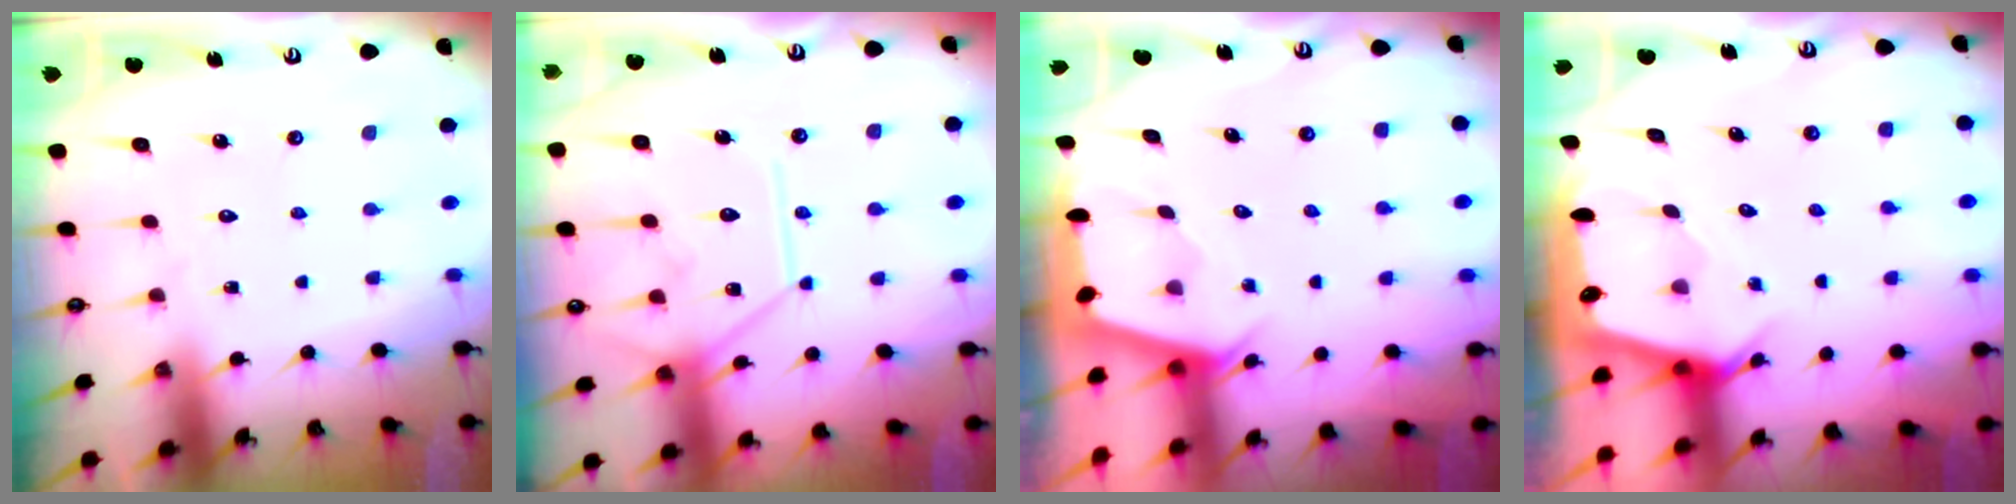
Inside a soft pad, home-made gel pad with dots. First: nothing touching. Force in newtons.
{"total": 12.2, "press": 12.2, "slide": 1.2}
{"total": 2.1, "press": 2.0, "slide": 0.3}
{"total": 2.5, "press": 2.5, "slide": 0.2}